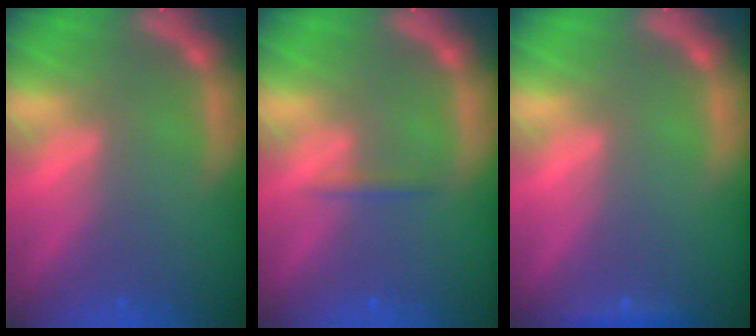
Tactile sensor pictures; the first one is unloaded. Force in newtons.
{"total": 0.9}
{"total": 0.9}